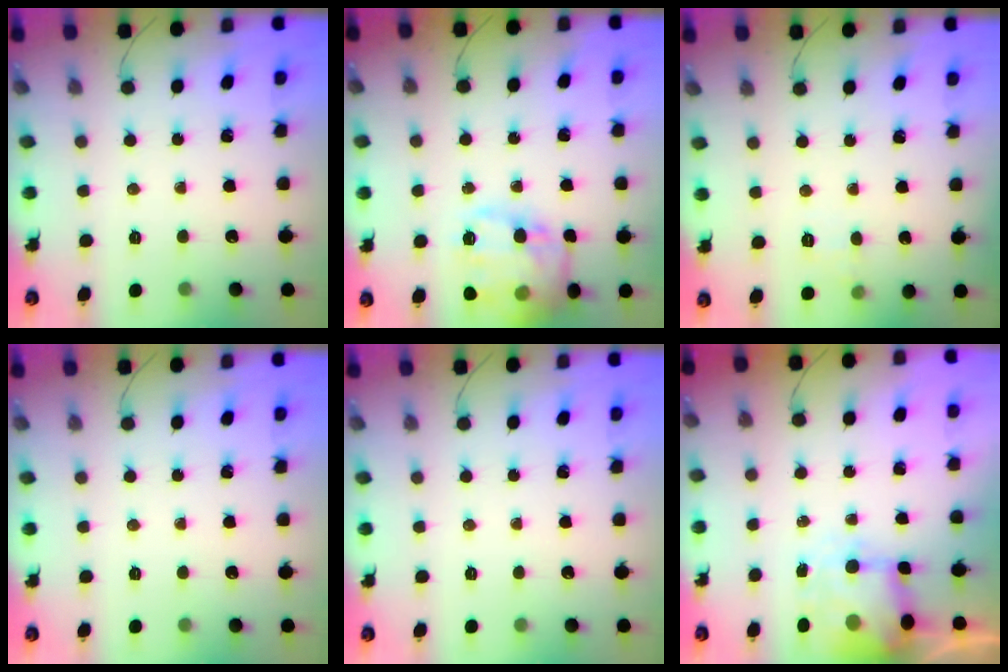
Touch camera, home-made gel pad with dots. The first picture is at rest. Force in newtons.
{"total": 19.5, "press": 19.4, "slide": 2.3}
{"total": 5.6, "press": 5.4, "slide": 1.4}
{"total": 0.0}
{"total": 0.0}
{"total": 5.4, "press": 5.2, "slide": 1.4}